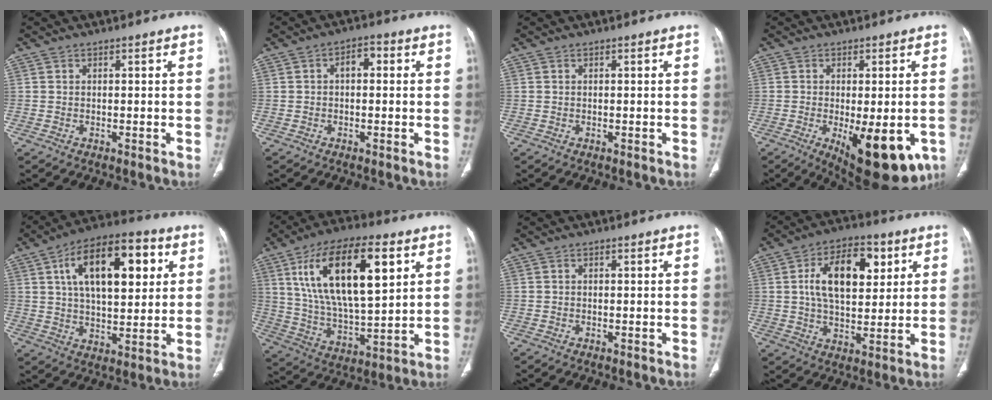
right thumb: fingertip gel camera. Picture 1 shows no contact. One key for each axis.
{"total": 3.4, "fx": 0.3, "fy": 2.1, "fz": 2.7, "tx": -0.031, "ty": 0.014, "tz": -0.003}
{"total": 0.0}
{"total": 15.3, "fx": -5.5, "fy": 6.3, "fz": 12.9, "tx": -0.141, "ty": -0.010, "tz": -0.060}
{"total": 19.8, "fx": 6.4, "fy": 9.6, "fz": 16.1, "tx": -0.226, "ty": 0.001, "tz": 0.098}
{"total": 23.1, "fx": 8.5, "fy": 9.5, "fz": 19.3, "tx": -0.327, "ty": -0.021, "tz": 0.151}
{"total": 0.0}
{"total": 14.7, "fx": 4.0, "fy": 8.2, "fz": 11.5, "tx": -0.164, "ty": -0.001, "tz": 0.065}